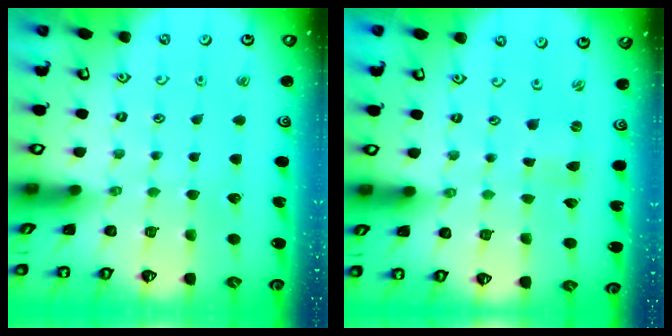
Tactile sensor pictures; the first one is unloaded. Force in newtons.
{"total": 0.0}